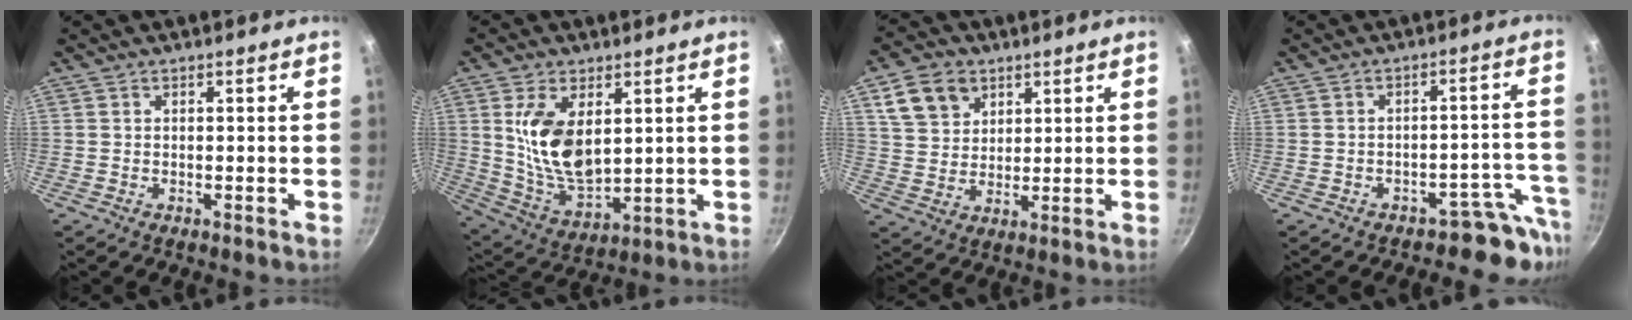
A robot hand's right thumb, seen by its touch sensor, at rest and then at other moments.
{"total": 13.6, "force": [3.4, 7.5, 10.8], "torque": [-0.189, -0.030, 0.078]}
{"total": 9.6, "force": [4.6, 7.2, 4.4], "torque": [-0.061, -0.006, 0.087]}
{"total": 5.9, "force": [-5.0, 2.9, 1.4], "torque": [0.042, 0.066, -0.069]}